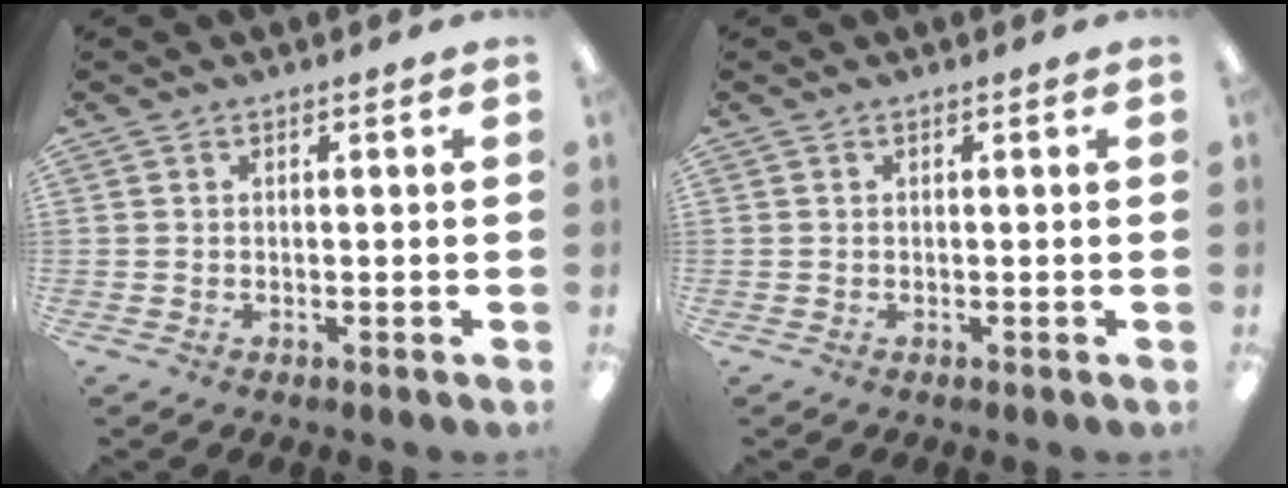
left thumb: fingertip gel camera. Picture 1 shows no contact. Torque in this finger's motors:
{"motor_torque": [-0.06, -0.03, -0.06, 0.03, 0.00]}